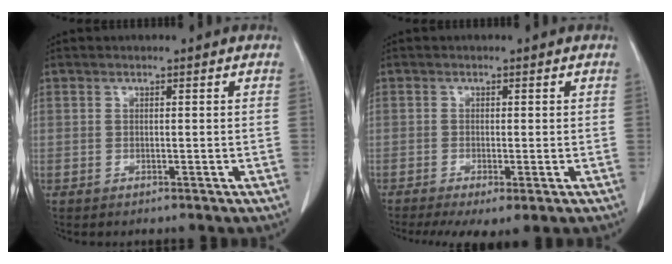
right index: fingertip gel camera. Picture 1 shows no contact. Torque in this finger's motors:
{"motor_torque": [0.89, -0.85, 0.36, 0.13]}